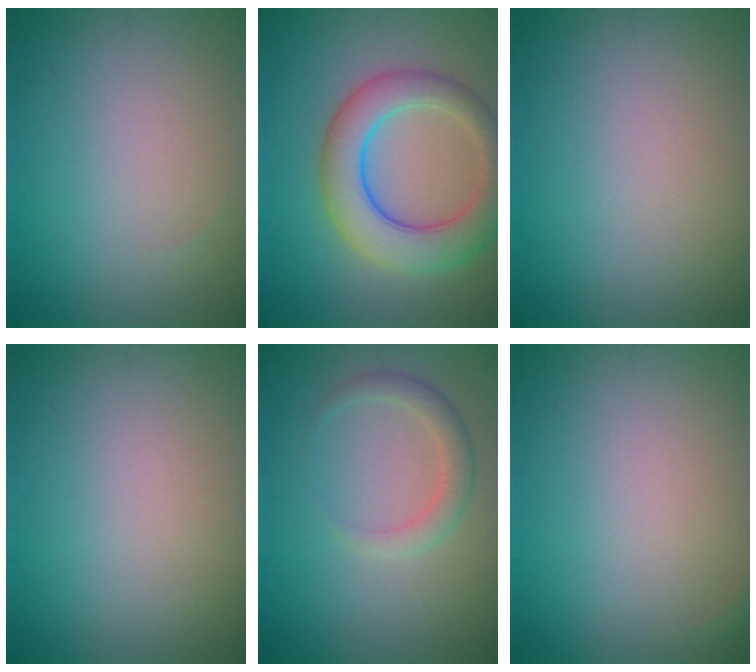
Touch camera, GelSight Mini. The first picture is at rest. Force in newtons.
{"total": 7.1, "press": 7.1, "slide": 0.2}
{"total": 0.0}
{"total": 0.0}
{"total": 2.1, "press": 2.1, "slide": 0.1}
{"total": 0.6, "press": 0.6, "slide": 0.1}